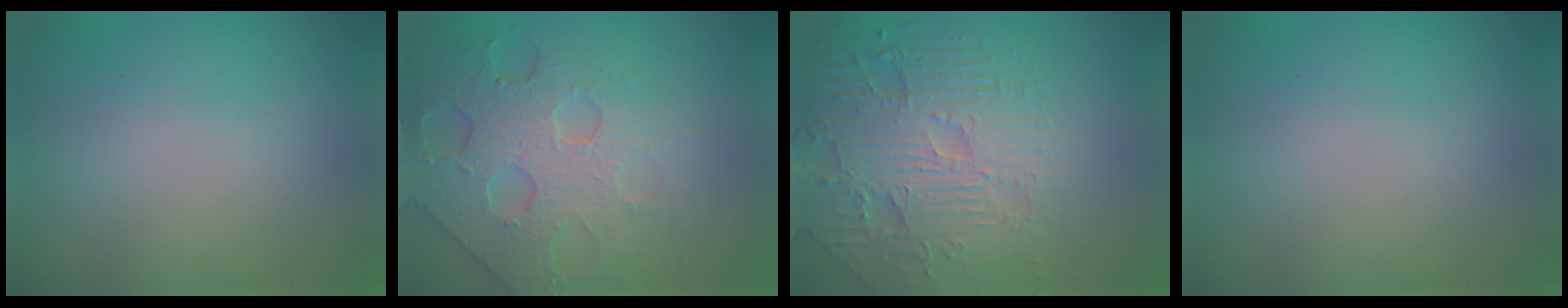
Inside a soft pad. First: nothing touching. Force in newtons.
{"total": 6.3, "press": 5.2, "slide": 3.7}
{"total": 7.2, "press": 5.4, "slide": 4.7}
{"total": 0.0}